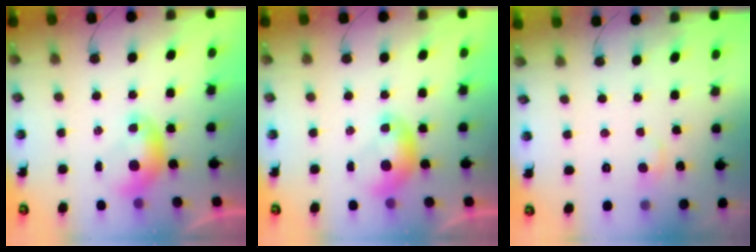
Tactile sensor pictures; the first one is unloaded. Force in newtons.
{"total": 0.0}
{"total": 0.9, "press": 0.1, "slide": 0.9}